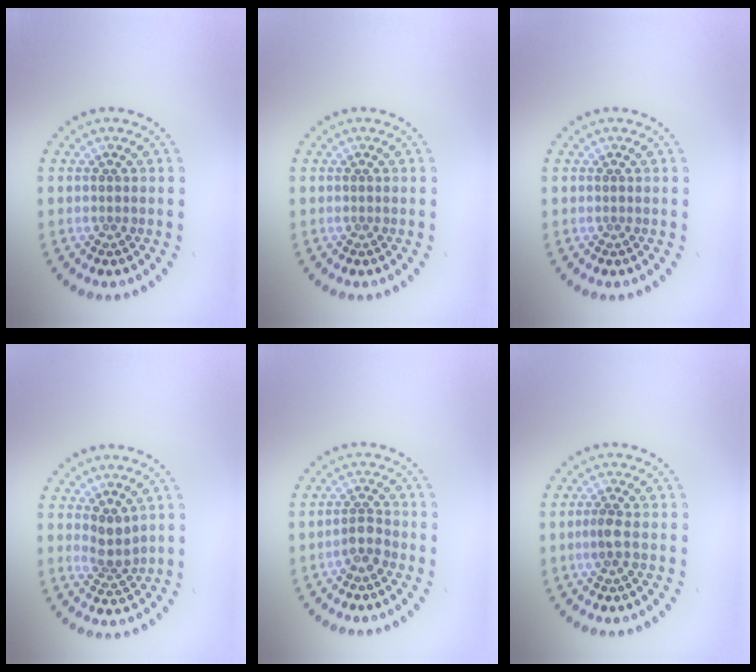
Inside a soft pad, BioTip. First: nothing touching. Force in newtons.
{"total": 0.0}
{"total": 0.0}
{"total": 2.1, "press": 1.7, "slide": 1.2}
{"total": 1.9, "press": 1.5, "slide": 1.2}
{"total": 1.5, "press": 1.3, "slide": 0.8}